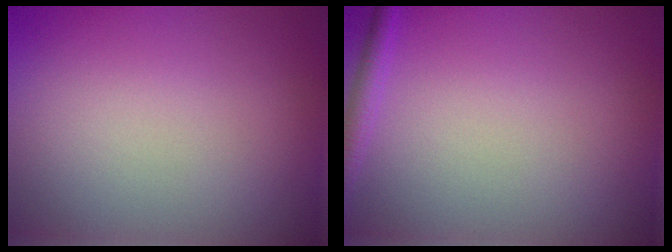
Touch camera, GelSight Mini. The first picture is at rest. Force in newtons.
{"total": 1.6, "press": 1.6, "slide": 0.1}